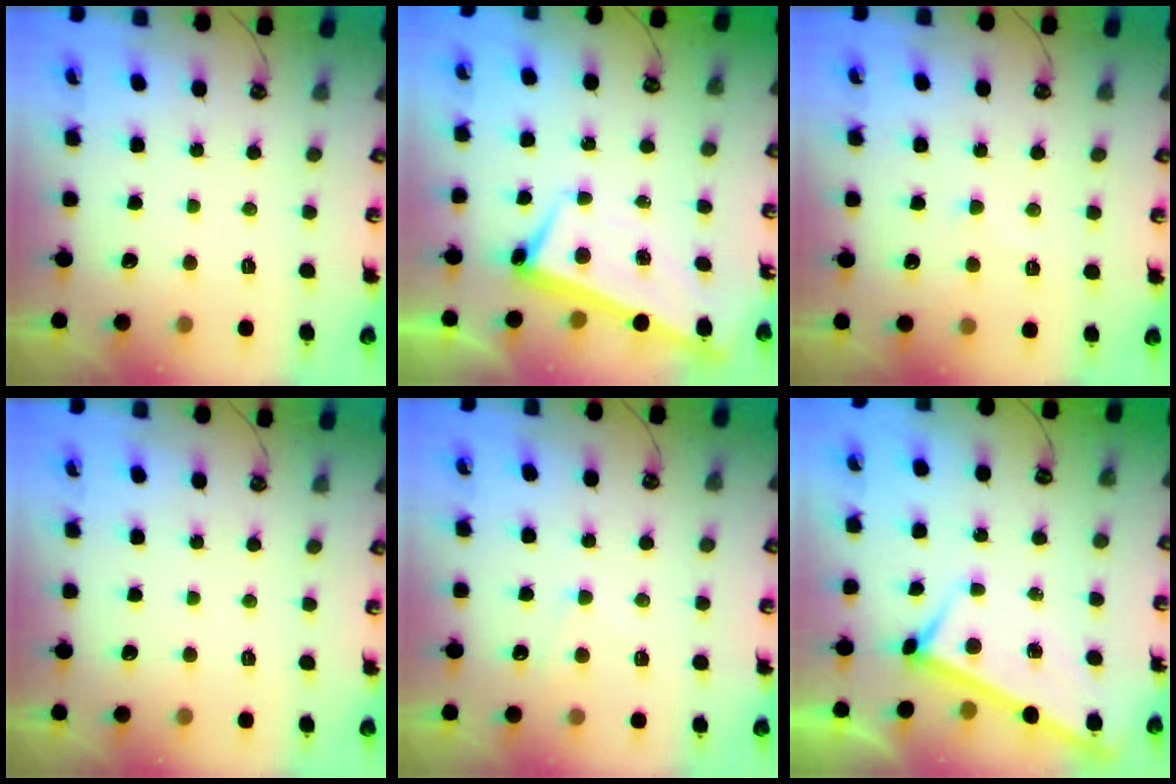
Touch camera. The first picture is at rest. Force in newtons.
{"total": 2.7, "press": 2.7, "slide": 0.5}
{"total": 3.9, "press": 3.9, "slide": 0.4}
{"total": 0.0}
{"total": 4.2, "press": 4.2, "slide": 0.5}
{"total": 2.1, "press": 2.1, "slide": 0.6}